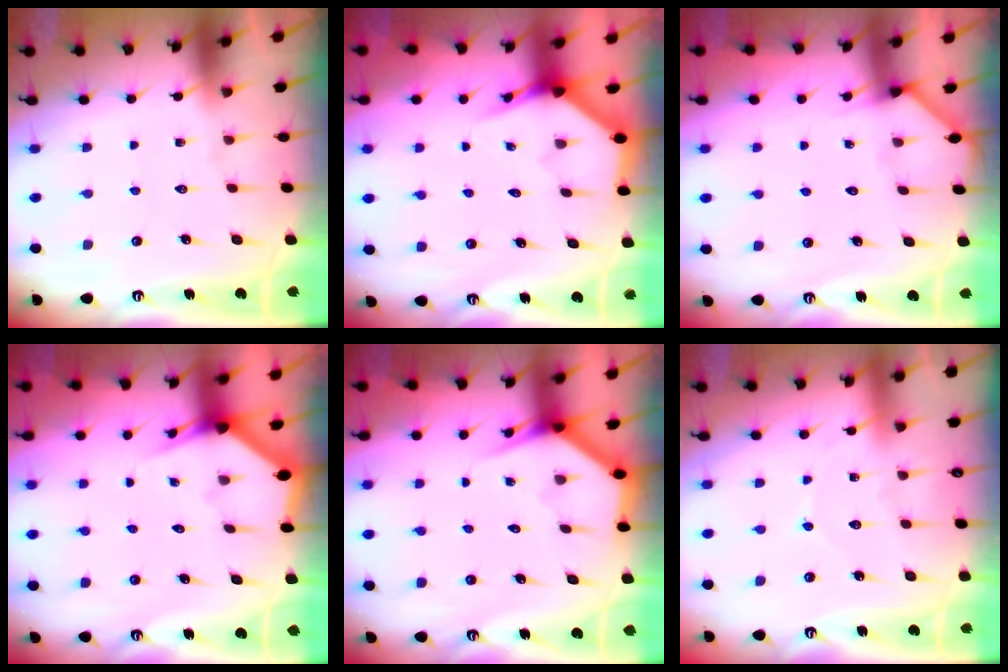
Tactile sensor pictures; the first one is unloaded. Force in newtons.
{"total": 3.8, "press": 3.8, "slide": 0.2}
{"total": 3.0, "press": 3.0, "slide": 0.2}
{"total": 2.9, "press": 2.9, "slide": 0.1}
{"total": 3.4, "press": 3.4, "slide": 0.3}
{"total": 3.4, "press": 3.4, "slide": 0.2}